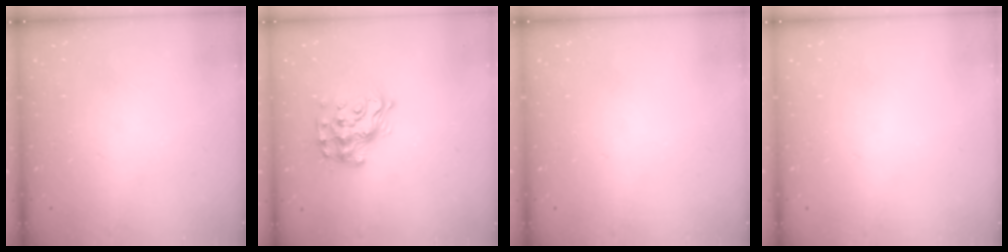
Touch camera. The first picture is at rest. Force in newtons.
{"total": 13.6, "press": 13.6, "slide": 1.0}
{"total": 0.0}
{"total": 0.0}